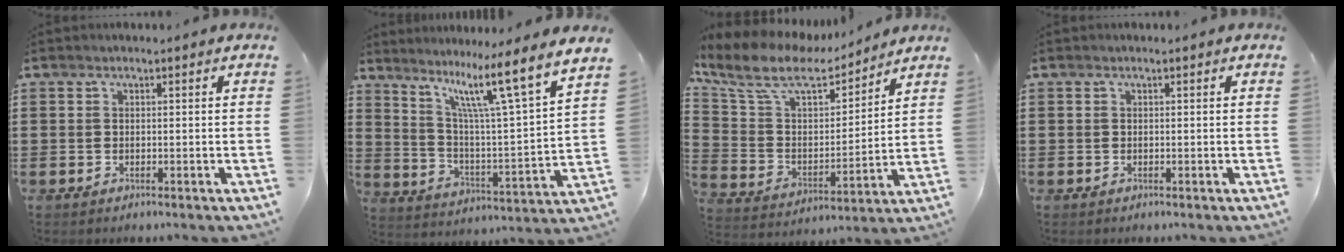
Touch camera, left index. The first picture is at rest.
{"total": 11.0, "force": [7.7, -0.2, 7.9], "torque": [-0.165, -0.058, 0.111]}
{"total": 10.7, "force": [8.5, 3.5, 5.4], "torque": [-0.142, -0.045, 0.145]}
{"total": 0.0}